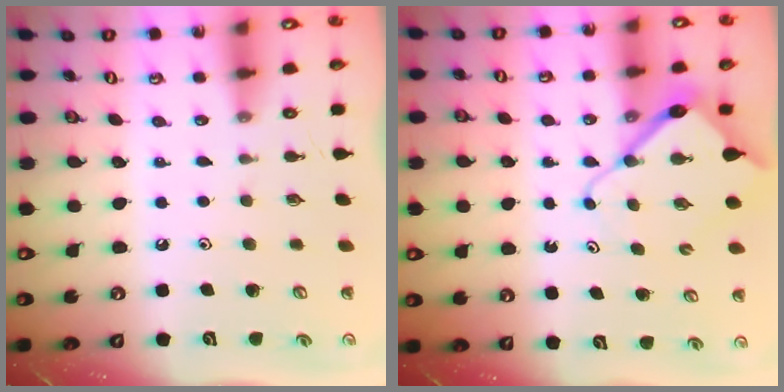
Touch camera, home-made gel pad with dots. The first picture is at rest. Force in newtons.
{"total": 9.8, "press": 9.7, "slide": 0.9}